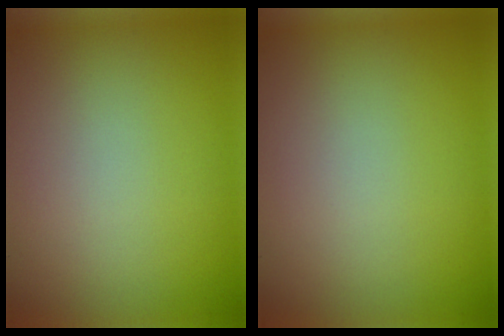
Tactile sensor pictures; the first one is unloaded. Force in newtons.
{"total": 0.0}